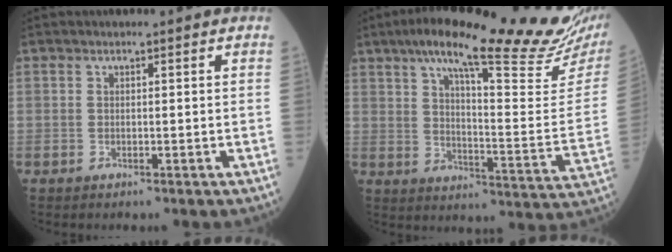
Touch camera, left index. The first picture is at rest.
{"total": 27.7, "force": [21.2, 1.9, 17.8], "torque": [-0.243, -0.029, 0.274]}